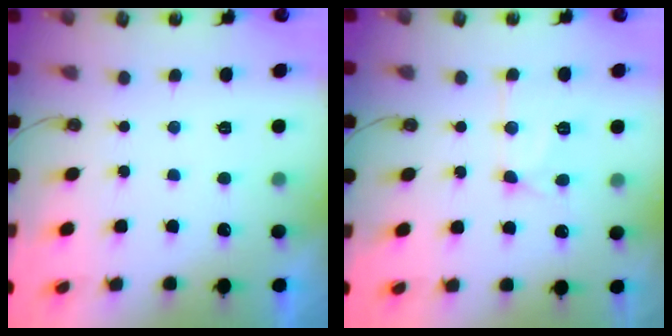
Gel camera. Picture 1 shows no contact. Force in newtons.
{"total": 12.3, "press": 12.2, "slide": 1.1}